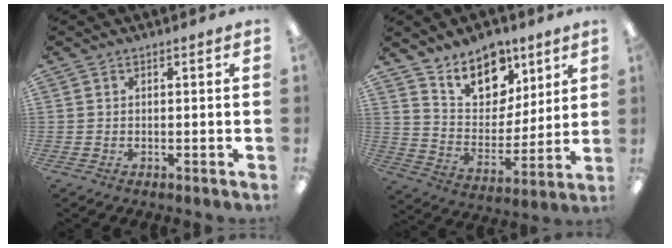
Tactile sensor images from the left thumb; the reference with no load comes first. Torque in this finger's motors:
{"motor_torque": [0.10, 0.57, -0.11, 0.04, 0.02]}